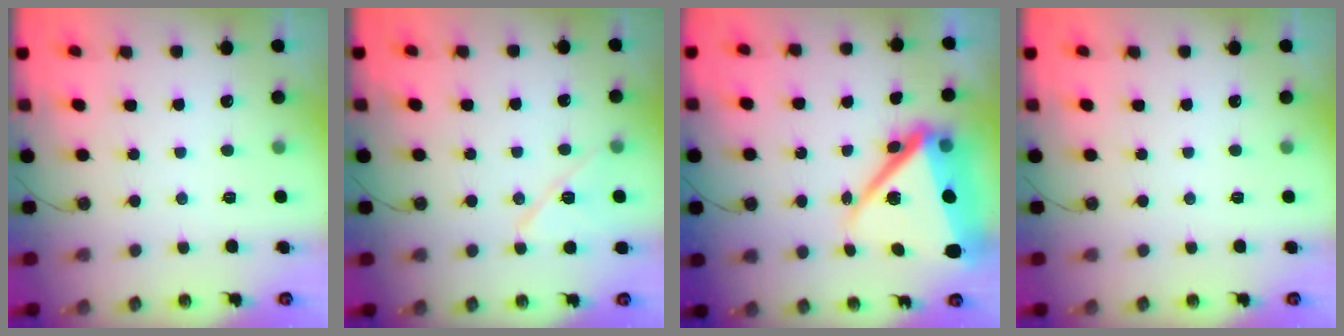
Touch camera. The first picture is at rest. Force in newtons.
{"total": 10.2, "press": 10.2, "slide": 0.9}
{"total": 19.4, "press": 19.2, "slide": 2.3}
{"total": 0.0}